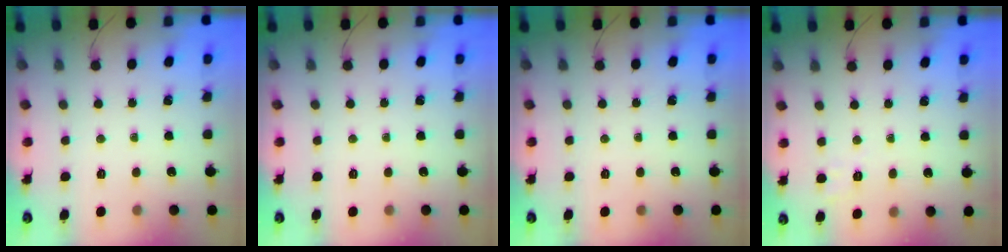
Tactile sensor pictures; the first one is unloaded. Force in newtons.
{"total": 0.0}
{"total": 0.0}
{"total": 2.9, "press": 2.3, "slide": 1.9}